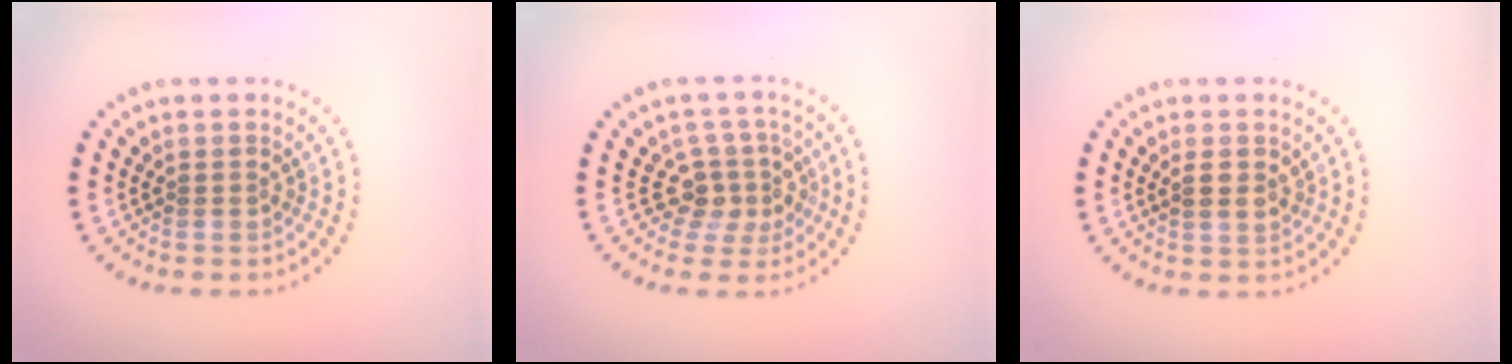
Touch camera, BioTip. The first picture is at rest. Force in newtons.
{"total": 3.0, "press": 2.3, "slide": 1.9}
{"total": 1.3, "press": 1.2, "slide": 0.5}